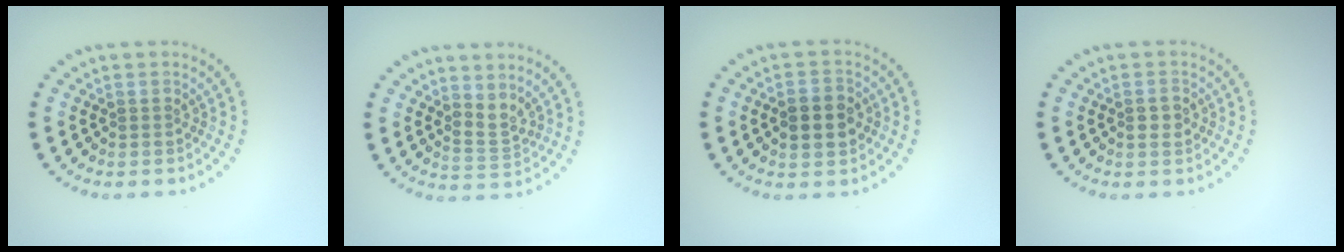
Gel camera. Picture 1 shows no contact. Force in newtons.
{"total": 2.1, "press": 1.4, "slide": 1.6}
{"total": 3.7, "press": 3.7, "slide": 0.2}
{"total": 1.4, "press": 1.3, "slide": 0.2}